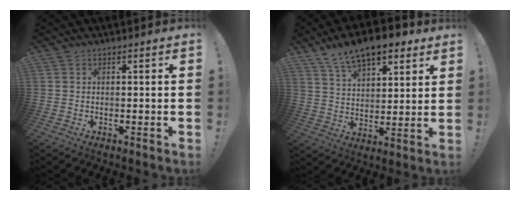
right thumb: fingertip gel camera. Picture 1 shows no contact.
{"total": 13.4, "force": [9.7, 6.0, 7.0], "torque": [-0.117, -0.057, 0.175]}